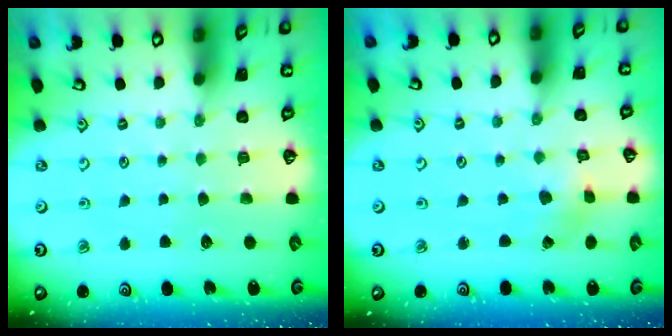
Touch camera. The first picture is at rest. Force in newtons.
{"total": 1.4, "press": 1.4, "slide": 0.4}